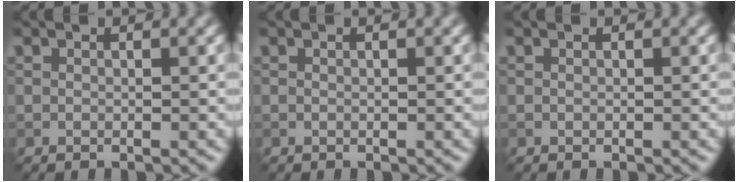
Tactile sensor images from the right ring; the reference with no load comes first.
{"total": 0.0}
{"total": 0.0}